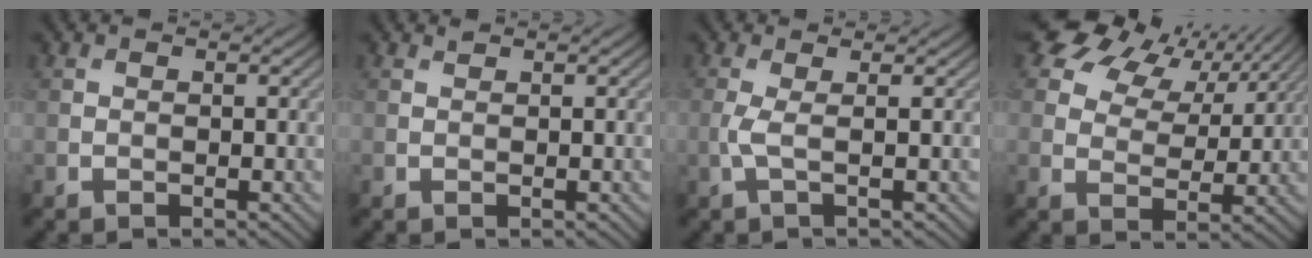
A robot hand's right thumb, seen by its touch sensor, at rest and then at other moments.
{"total": 0.5, "force": [0.5, -0.1, 0.0], "torque": [-0.005, 0.003, 0.012]}
{"total": 1.7, "force": [-0.1, -0.2, 1.7], "torque": [-0.052, 0.007, -0.003]}
{"total": 11.9, "force": [7.0, 7.1, 6.4], "torque": [-0.137, 0.028, 0.107]}